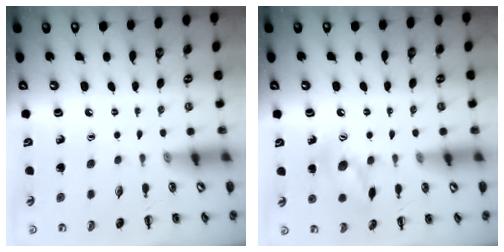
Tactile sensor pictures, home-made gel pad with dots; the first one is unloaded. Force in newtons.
{"total": 11.6, "press": 11.4, "slide": 2.1}